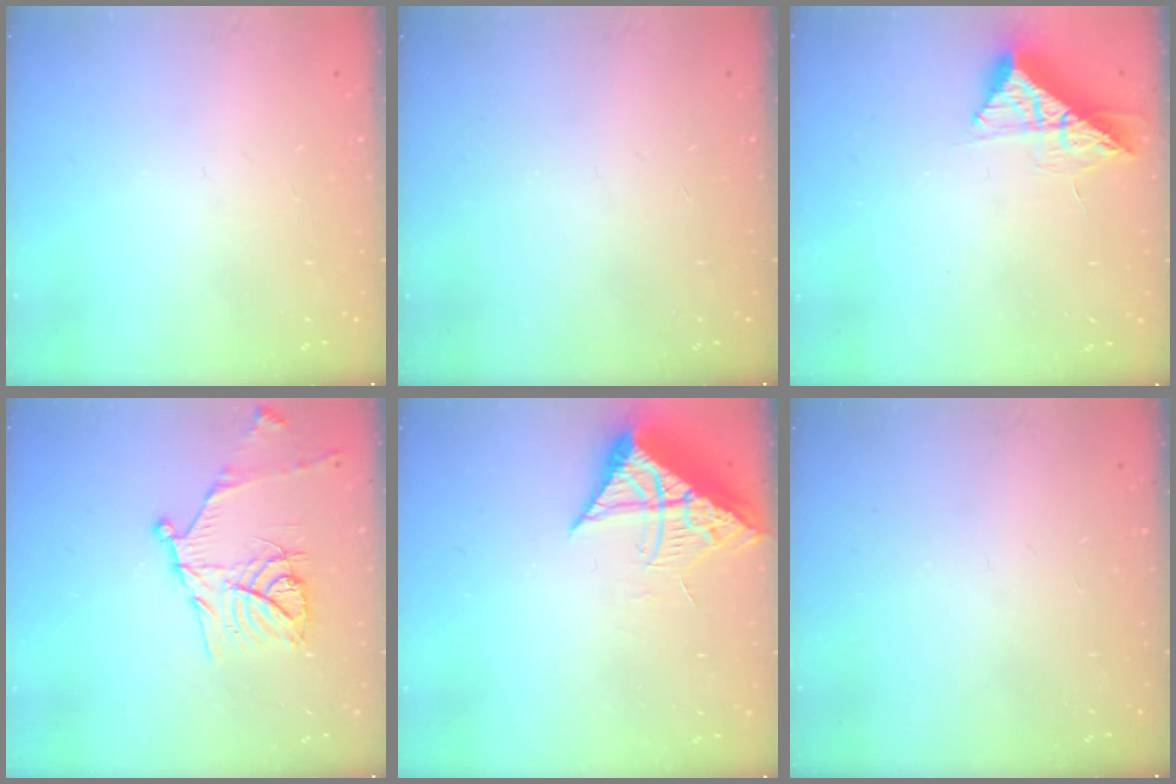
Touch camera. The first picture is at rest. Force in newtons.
{"total": 0.0}
{"total": 10.4, "press": 10.4, "slide": 0.7}
{"total": 16.1, "press": 16.1, "slide": 1.3}
{"total": 9.7, "press": 9.7, "slide": 1.0}
{"total": 0.0}